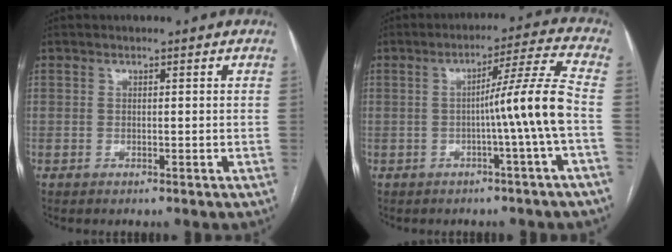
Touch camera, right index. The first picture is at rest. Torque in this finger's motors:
{"motor_torque": [1.08, -0.29, 0.49, 0.12]}